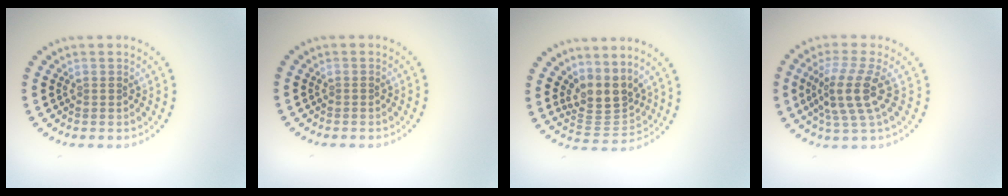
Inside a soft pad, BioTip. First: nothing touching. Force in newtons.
{"total": 0.0}
{"total": 3.5, "press": 2.6, "slide": 2.4}
{"total": 3.9, "press": 3.2, "slide": 2.3}